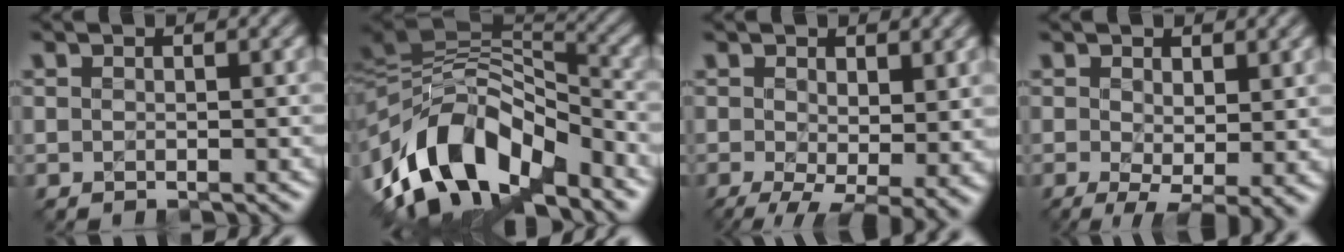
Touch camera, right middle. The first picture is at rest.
{"total": 12.7, "force": [-5.1, 7.2, 9.1], "torque": [-0.181, 0.020, -0.093]}
{"total": 6.9, "force": [-1.5, 3.2, 5.9], "torque": [-0.102, -0.018, -0.014]}
{"total": 4.1, "force": [-0.5, 1.5, 3.8], "torque": [-0.069, -0.012, -0.006]}